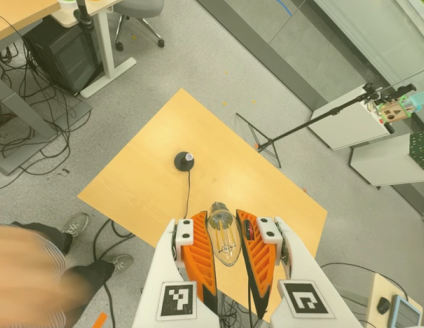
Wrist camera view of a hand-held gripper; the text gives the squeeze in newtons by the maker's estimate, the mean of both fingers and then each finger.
{"total": 23.8, "left": 26.3, "right": 21.3}